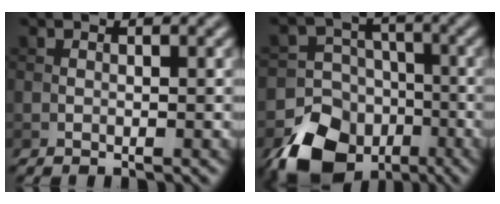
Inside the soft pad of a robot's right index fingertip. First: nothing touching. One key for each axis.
{"total": 11.6, "fx": -6.4, "fy": 8.7, "fz": 4.0, "tx": -0.072, "ty": -0.028, "tz": -0.122}